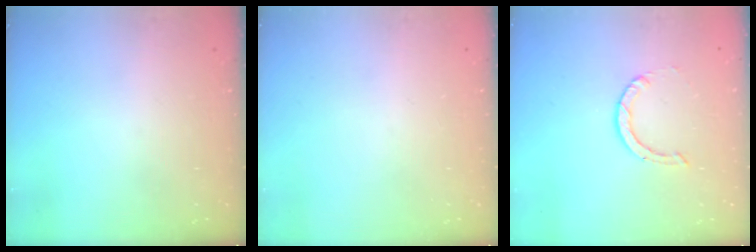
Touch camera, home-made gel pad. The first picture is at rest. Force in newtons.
{"total": 0.0}
{"total": 0.8, "press": 0.8, "slide": 0.1}